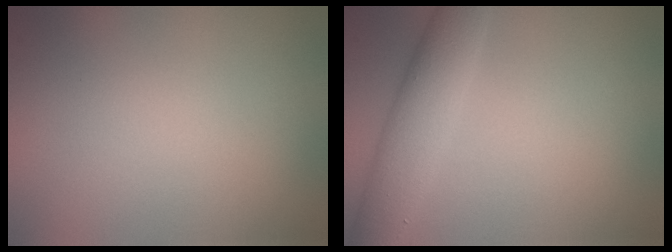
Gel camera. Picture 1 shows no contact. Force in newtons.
{"total": 4.9, "press": 4.9, "slide": 0.2}